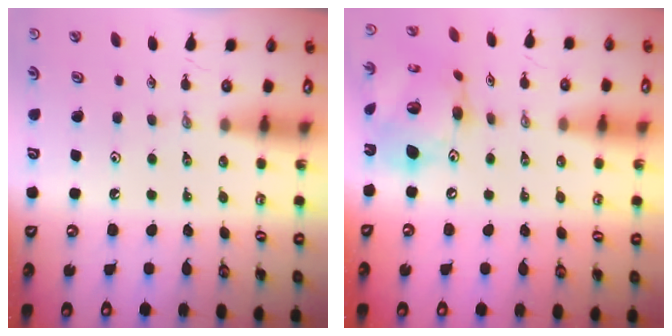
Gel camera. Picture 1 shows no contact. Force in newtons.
{"total": 17.3, "press": 17.3, "slide": 1.6}